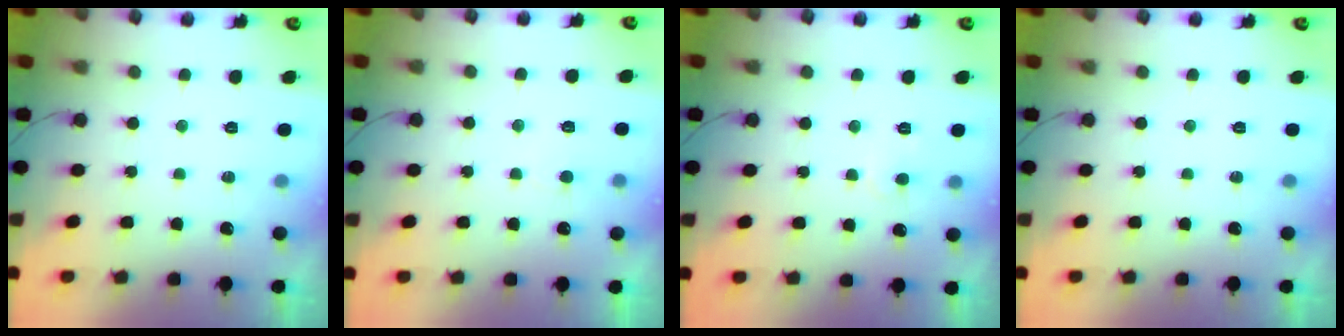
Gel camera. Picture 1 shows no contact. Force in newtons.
{"total": 2.5, "press": 2.5, "slide": 0.1}
{"total": 3.5, "press": 3.4, "slide": 0.4}
{"total": 0.0}